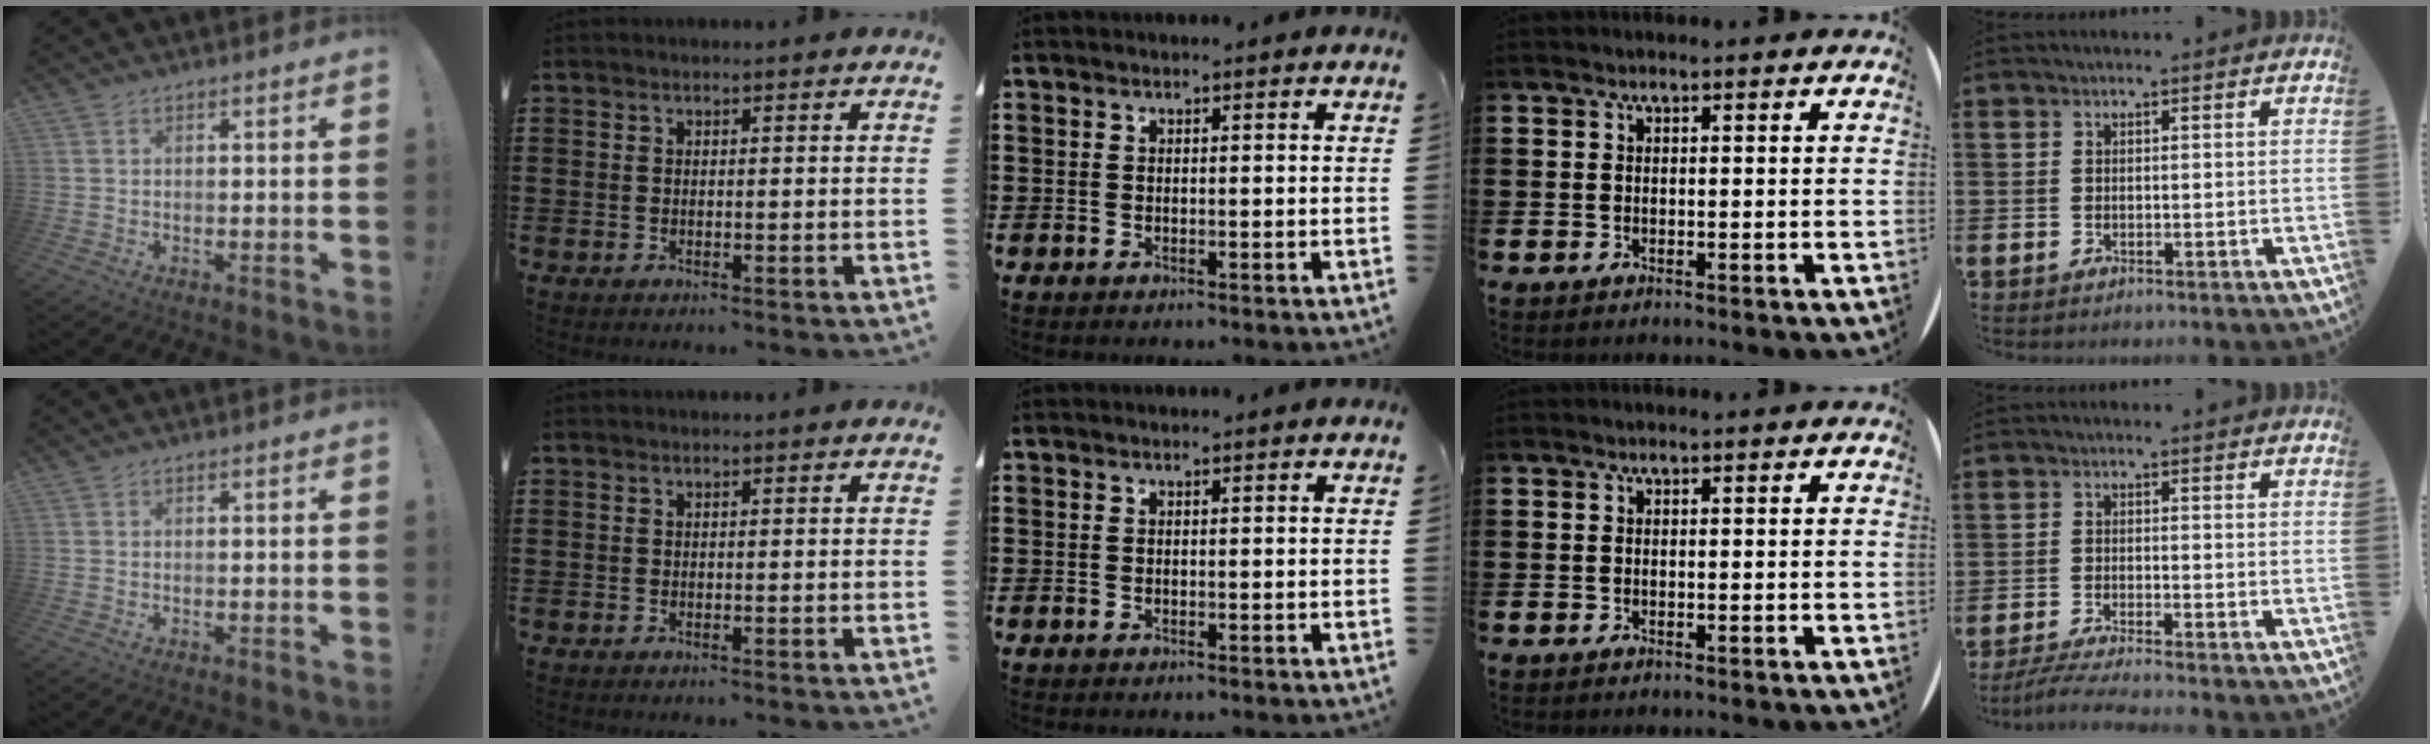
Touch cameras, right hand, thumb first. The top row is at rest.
{"little": {"total": 2.7, "force": [-2.2, -0.1, 1.5], "torque": [-0.023, -0.002, -0.040]}}